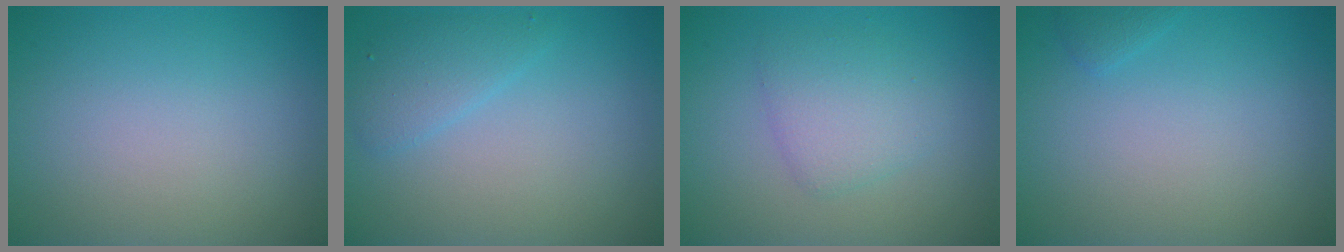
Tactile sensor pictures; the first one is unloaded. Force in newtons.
{"total": 2.0, "press": 2.0, "slide": 0.1}
{"total": 2.8, "press": 2.8, "slide": 0.2}
{"total": 0.7, "press": 0.7, "slide": 0.1}